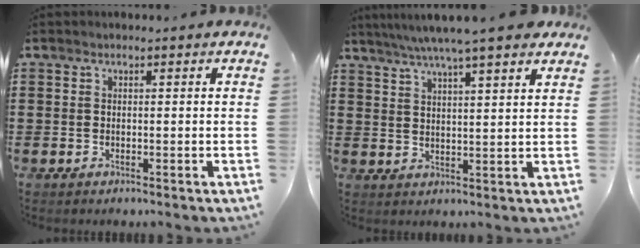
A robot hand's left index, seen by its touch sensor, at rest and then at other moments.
{"total": 5.7, "force": [4.7, -0.2, 3.2], "torque": [-0.075, -0.014, 0.081]}